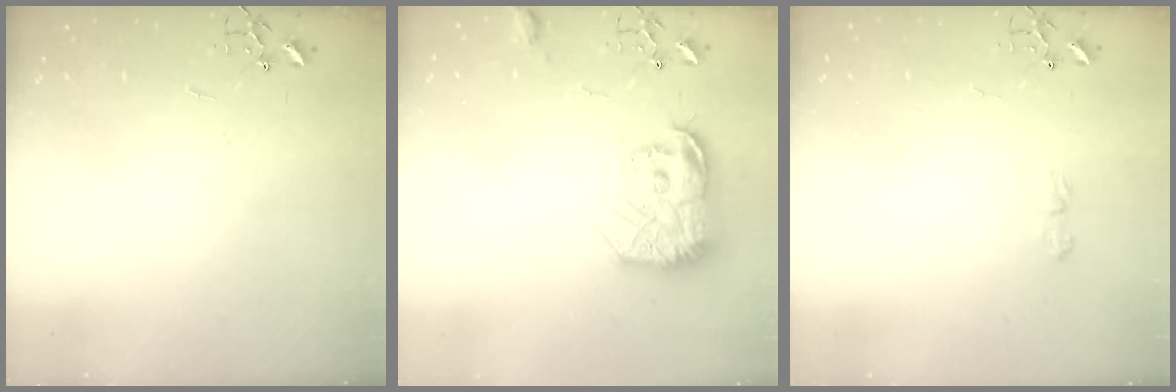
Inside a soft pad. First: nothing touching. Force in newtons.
{"total": 17.9, "press": 17.9, "slide": 1.2}
{"total": 6.4, "press": 6.4, "slide": 0.9}